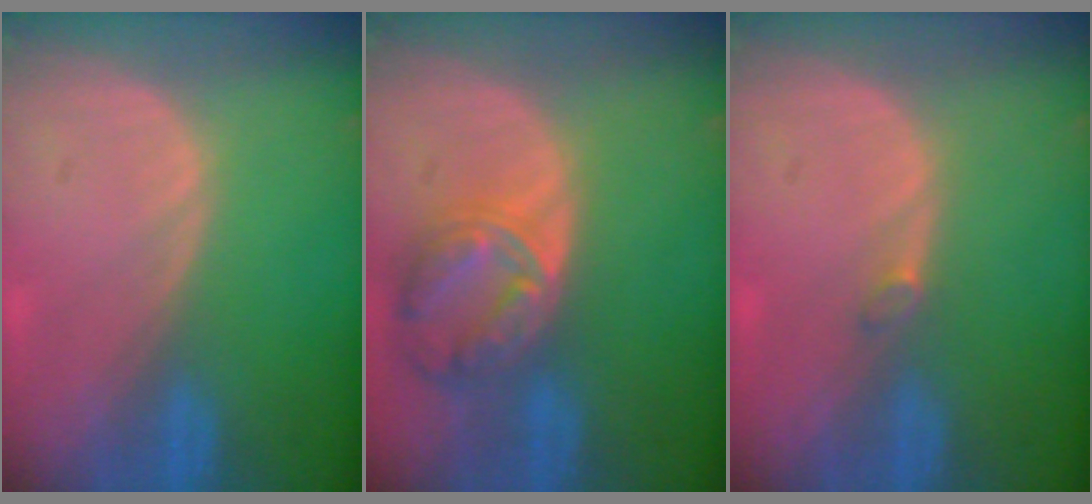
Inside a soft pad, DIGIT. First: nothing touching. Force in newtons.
{"total": 8.3, "press": 7.1, "slide": 4.2}
{"total": 0.9, "press": 0.9, "slide": 0.3}